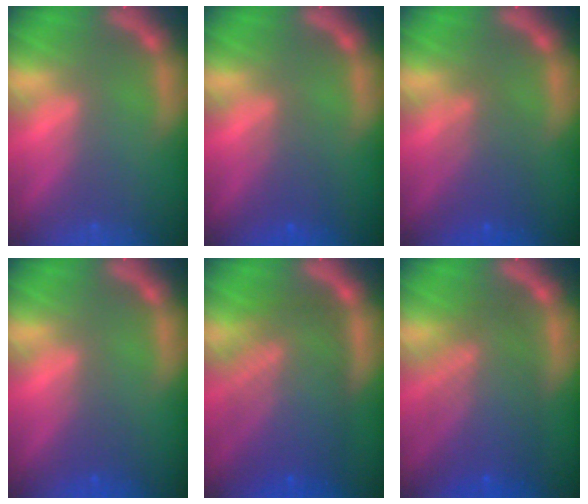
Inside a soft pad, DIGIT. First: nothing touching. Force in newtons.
{"total": 2.5}
{"total": 4.1}
{"total": 1.5}
{"total": 10.1}
{"total": 8.0}